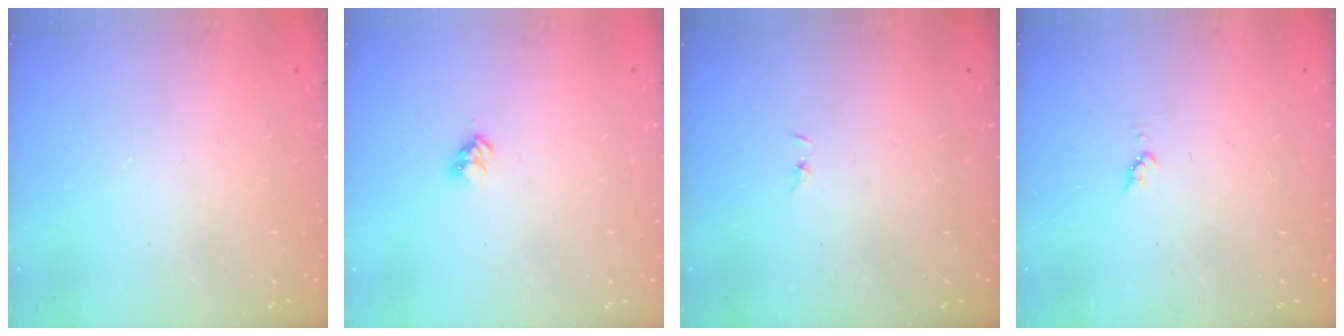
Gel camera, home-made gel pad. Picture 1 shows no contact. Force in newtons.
{"total": 2.8, "press": 2.8, "slide": 0.4}
{"total": 0.7, "press": 0.7, "slide": 0.1}
{"total": 4.4, "press": 4.3, "slide": 0.4}